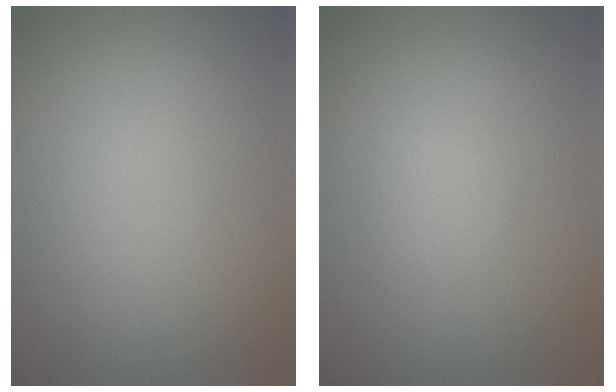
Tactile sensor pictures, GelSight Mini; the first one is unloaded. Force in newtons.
{"total": 0.9, "press": 0.9, "slide": 0.0}